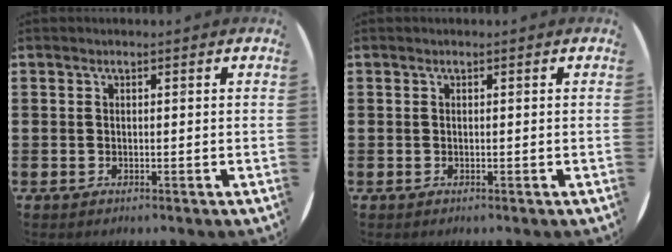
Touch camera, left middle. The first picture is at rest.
{"total": 0.0}